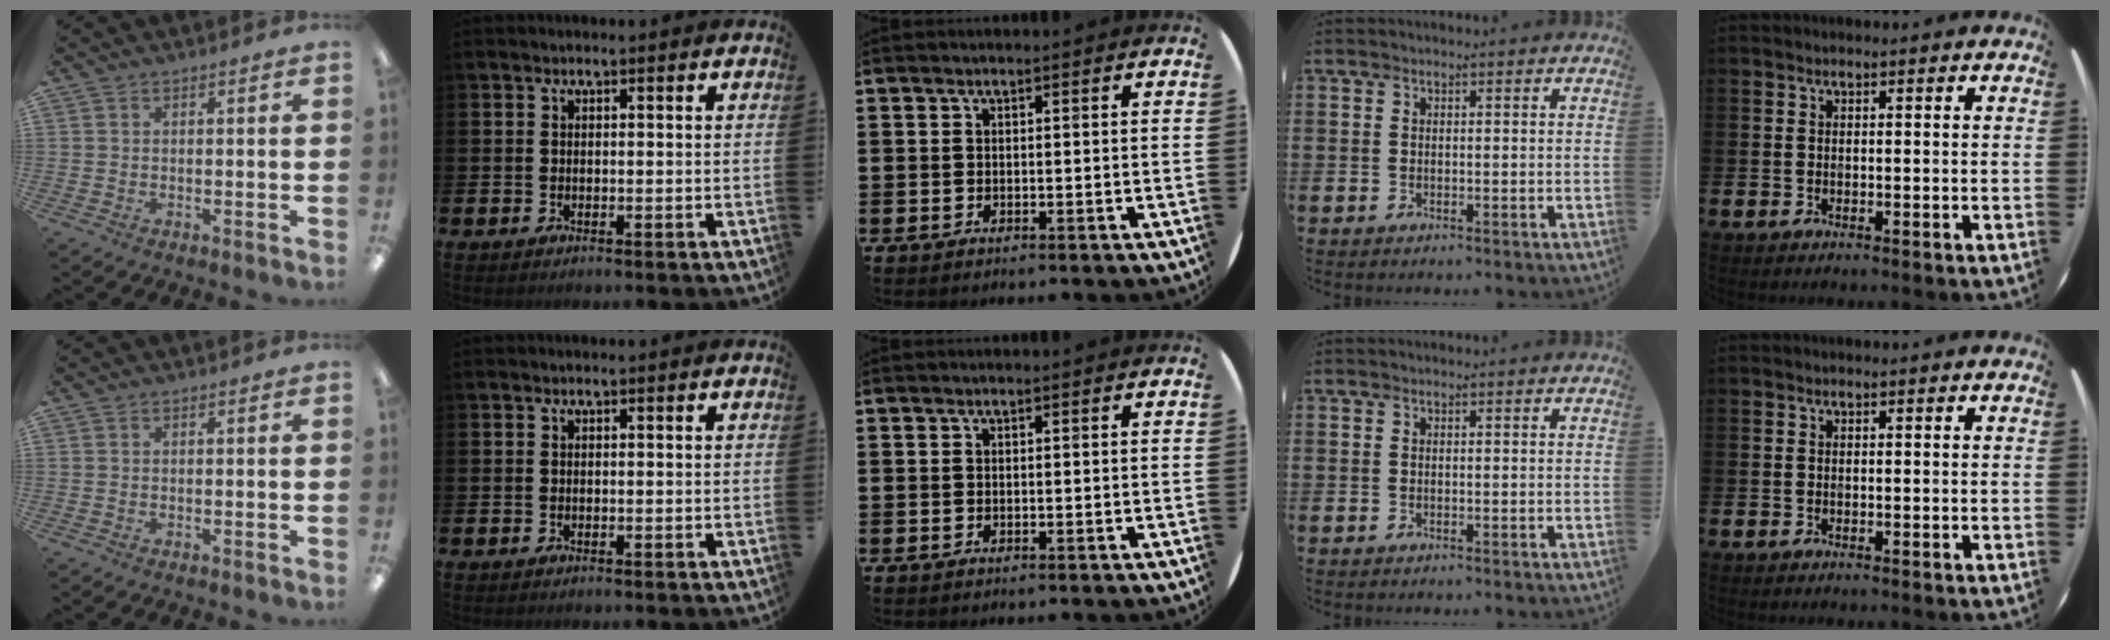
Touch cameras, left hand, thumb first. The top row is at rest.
{}